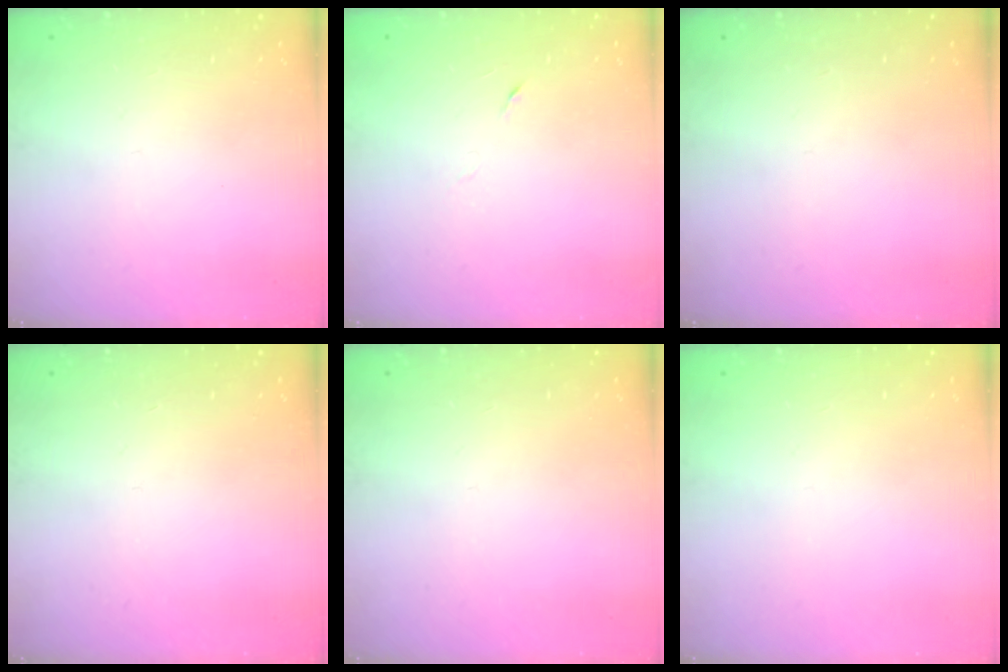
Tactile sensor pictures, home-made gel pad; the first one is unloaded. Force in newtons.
{"total": 2.9, "press": 2.7, "slide": 1.0}
{"total": 0.0}
{"total": 0.0}
{"total": 0.0}
{"total": 0.0}